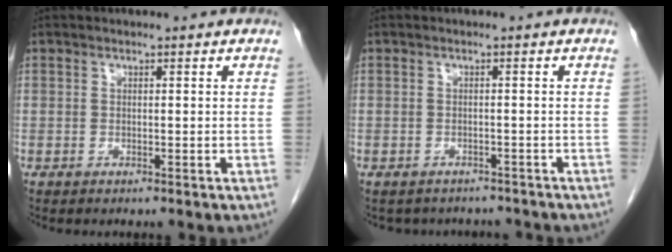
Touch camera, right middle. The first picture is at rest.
{"total": 5.7, "force": [-5.1, 2.5, 0.3], "torque": [-0.003, 0.010, -0.057]}